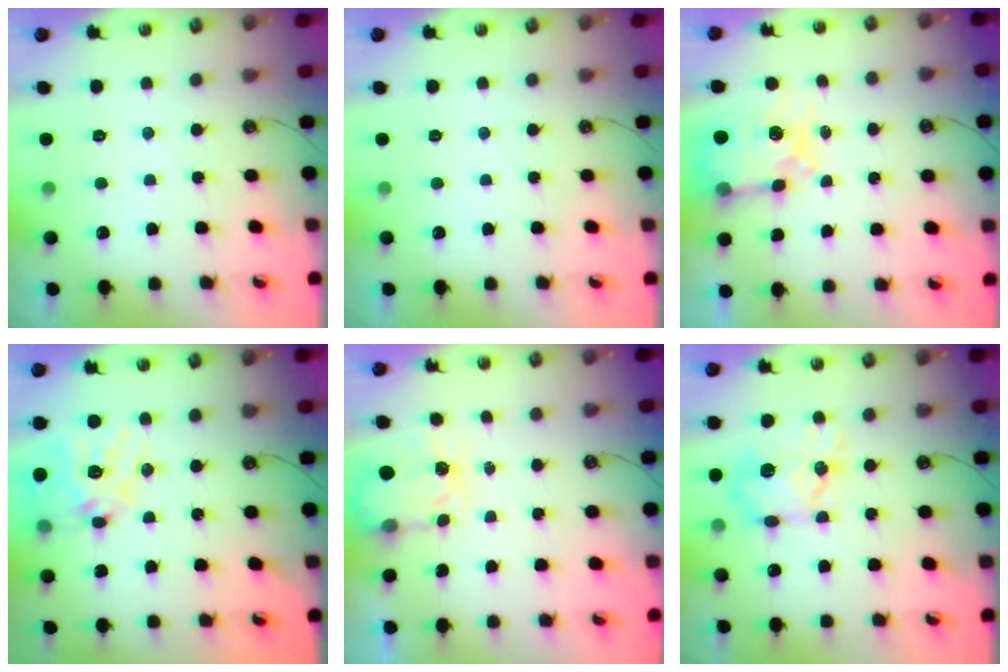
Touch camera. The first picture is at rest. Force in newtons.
{"total": 0.0}
{"total": 7.9, "press": 7.8, "slide": 0.7}
{"total": 18.5, "press": 18.3, "slide": 2.2}
{"total": 3.6, "press": 3.5, "slide": 0.6}
{"total": 14.1, "press": 14.1, "slide": 0.2}